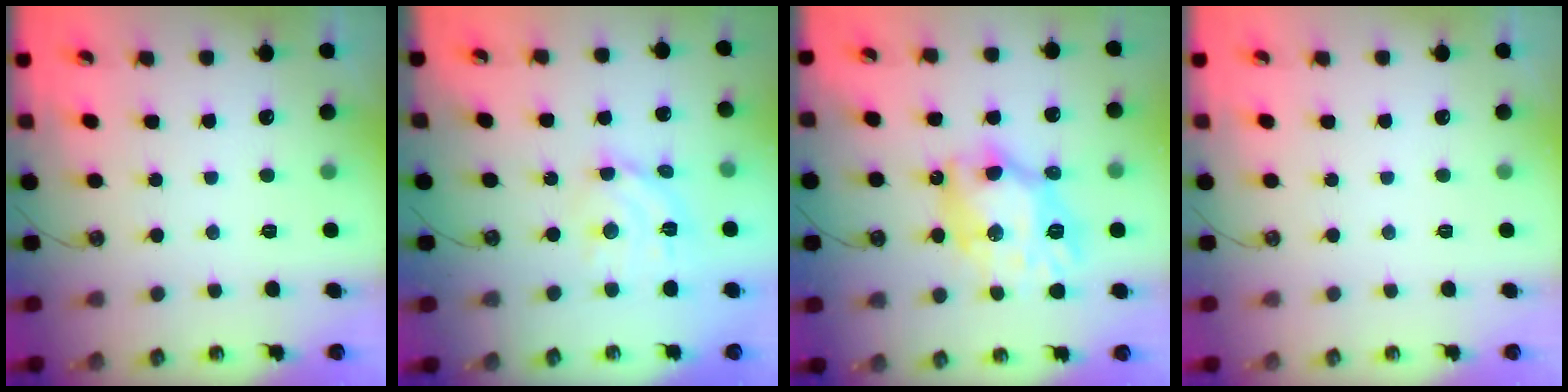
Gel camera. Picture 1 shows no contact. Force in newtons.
{"total": 11.0, "press": 10.9, "slide": 0.8}
{"total": 13.8, "press": 13.8, "slide": 1.4}
{"total": 0.0}